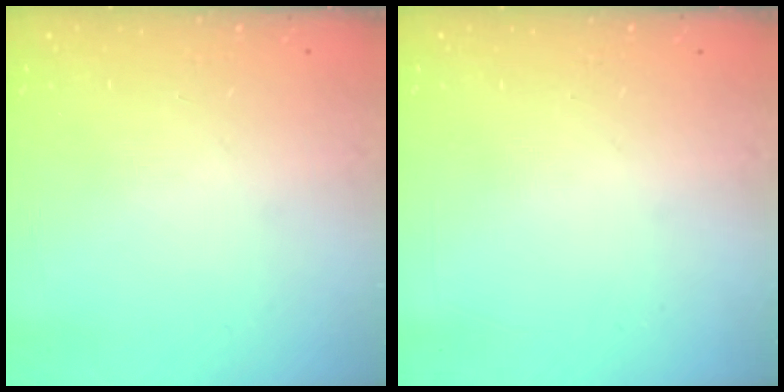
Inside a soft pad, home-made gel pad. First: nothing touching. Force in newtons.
{"total": 0.0}